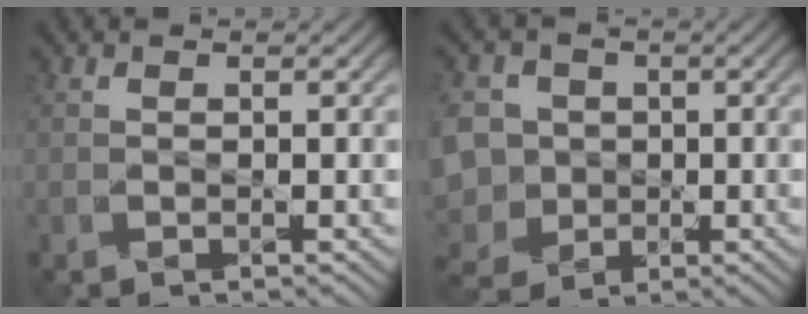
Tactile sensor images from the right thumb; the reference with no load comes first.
{"total": 8.2, "force": [-0.6, 7.5, 3.1], "torque": [-0.126, -0.008, -0.029]}